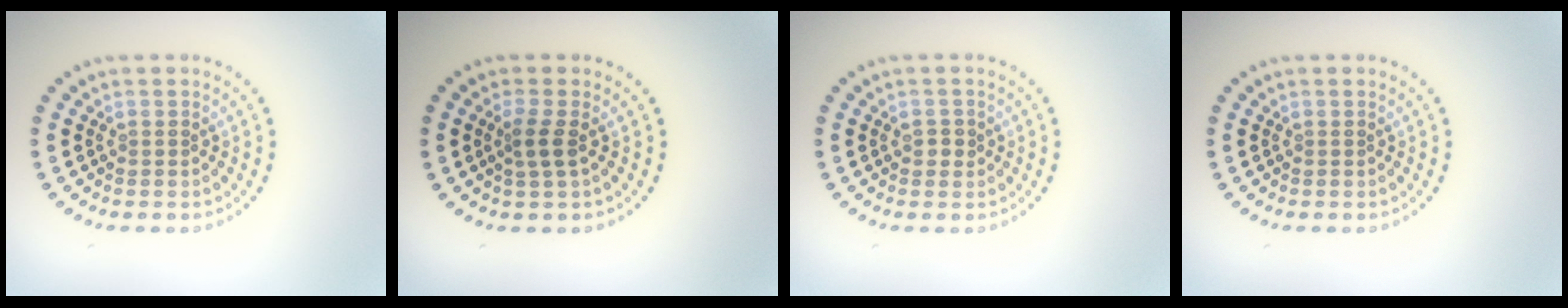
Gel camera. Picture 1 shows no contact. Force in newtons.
{"total": 1.6, "press": 1.3, "slide": 1.0}
{"total": 1.1, "press": 1.0, "slide": 0.4}
{"total": 0.0}